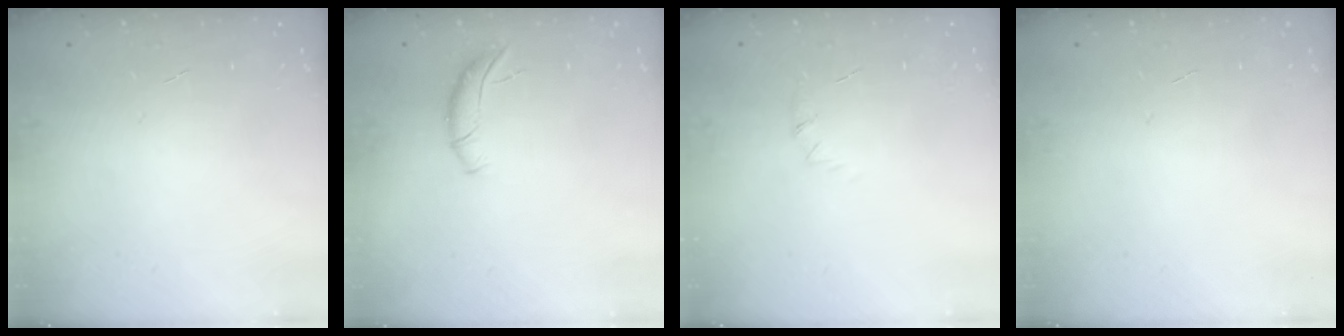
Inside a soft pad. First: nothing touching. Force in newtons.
{"total": 4.8, "press": 4.8, "slide": 0.3}
{"total": 4.7, "press": 4.5, "slide": 1.4}
{"total": 0.0}